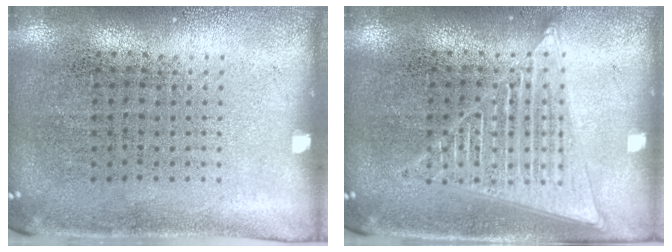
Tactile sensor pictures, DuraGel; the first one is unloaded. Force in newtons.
{"total": 2.9, "press": 2.9, "slide": 0.3}